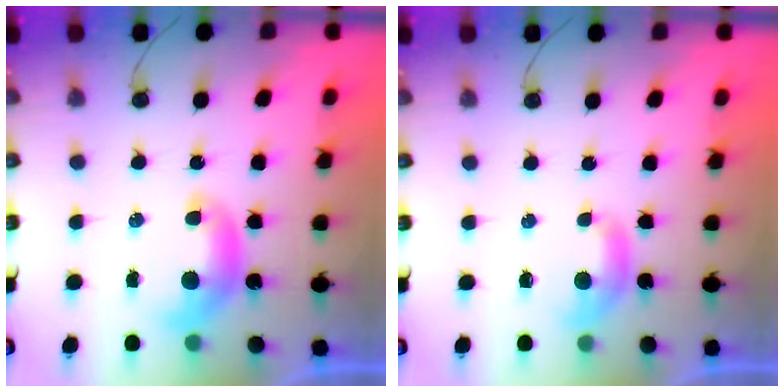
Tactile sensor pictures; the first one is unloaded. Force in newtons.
{"total": 2.4, "press": 2.3, "slide": 0.5}